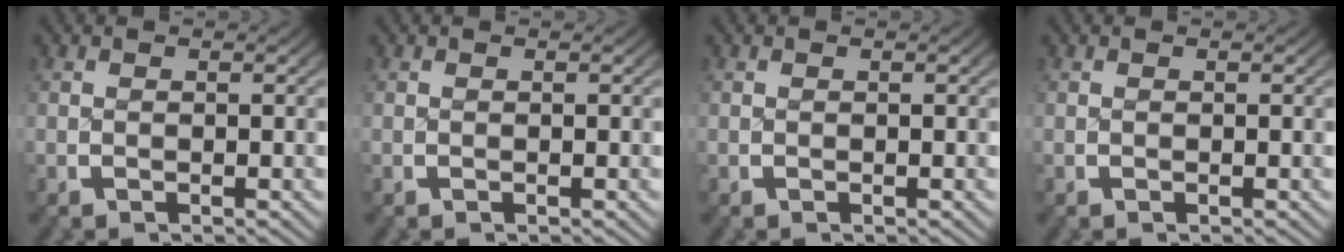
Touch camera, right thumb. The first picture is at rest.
{"total": 0.0}
{"total": 0.0}
{"total": 0.0}